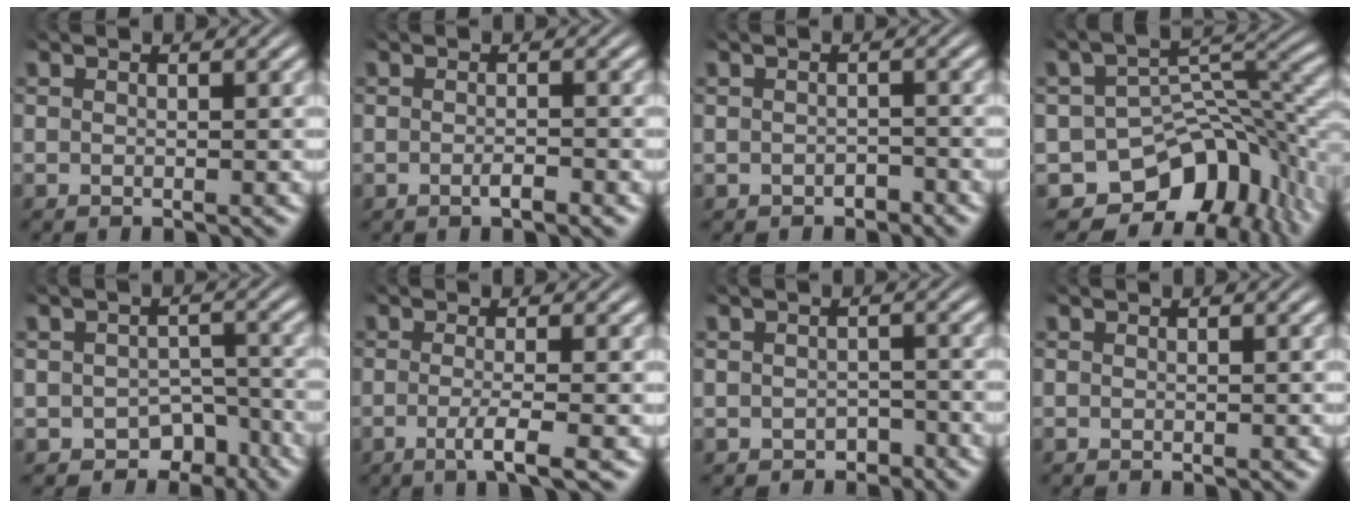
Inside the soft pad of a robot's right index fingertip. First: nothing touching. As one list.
[{"total": 1.2, "force": [-0.7, 0.6, 0.8], "torque": [-0.016, 0.007, -0.019]}, {"total": 1.3, "force": [-1.1, 0.8, 0.1], "torque": [-0.003, -0.004, -0.017]}, {"total": 14.3, "force": [-6.4, 10.3, 7.7], "torque": [-0.136, -0.037, -0.096]}, {"total": 7.0, "force": [-4.5, 5.2, 1.6], "torque": [-0.018, -0.021, -0.072]}, {"total": 3.1, "force": [-1.5, 0.1, 2.7], "torque": [-0.057, -0.016, -0.025]}, {"total": 2.0, "force": [-1.5, 1.4, 0.1], "torque": [0.003, -0.003, -0.026]}, {"total": 0.0}]